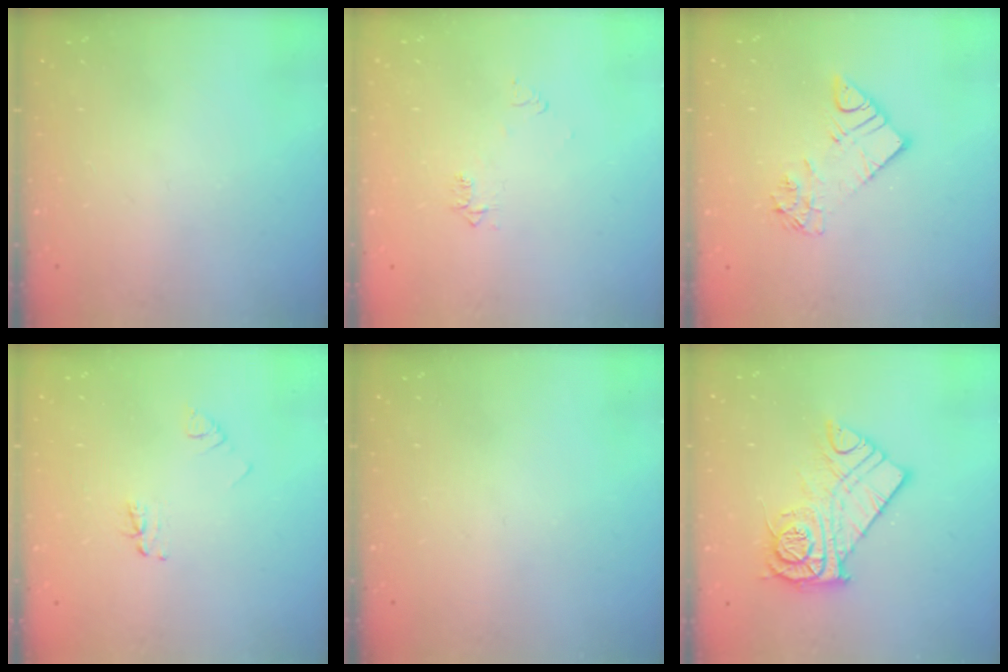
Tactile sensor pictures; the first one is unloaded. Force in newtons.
{"total": 4.7, "press": 4.6, "slide": 0.6}
{"total": 7.7, "press": 7.6, "slide": 0.8}
{"total": 4.0, "press": 3.9, "slide": 0.3}
{"total": 0.0}
{"total": 13.7, "press": 13.6, "slide": 1.3}